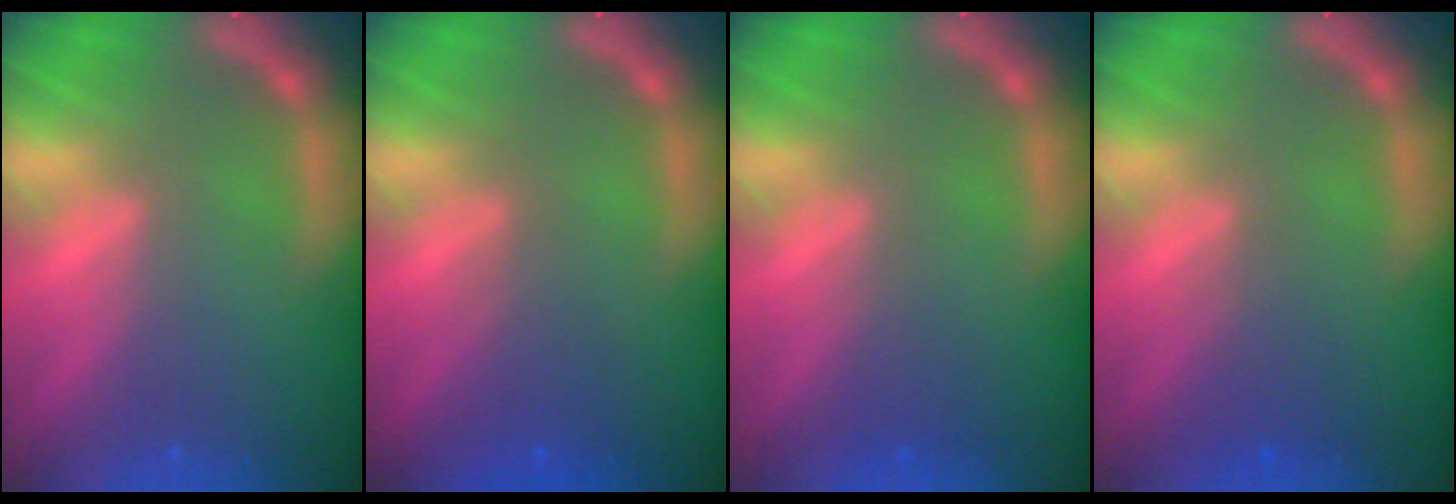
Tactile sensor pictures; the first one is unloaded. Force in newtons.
{"total": 2.4}
{"total": 1.5}
{"total": 2.0}